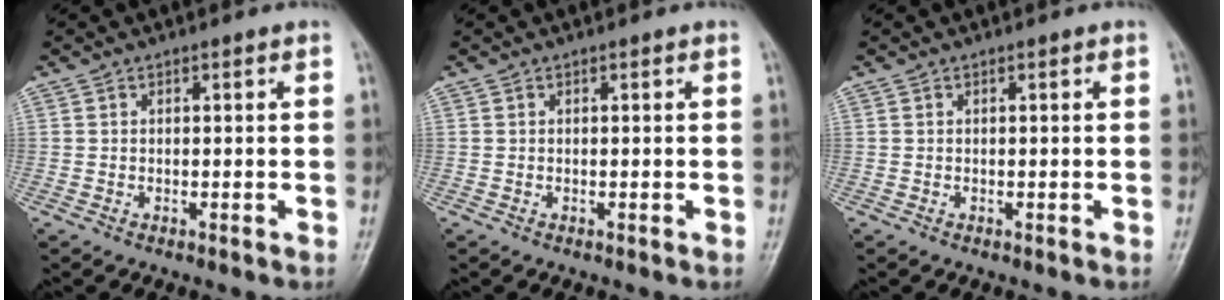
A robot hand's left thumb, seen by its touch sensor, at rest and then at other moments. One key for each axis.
{"total": 0.0}
{"total": 0.0}